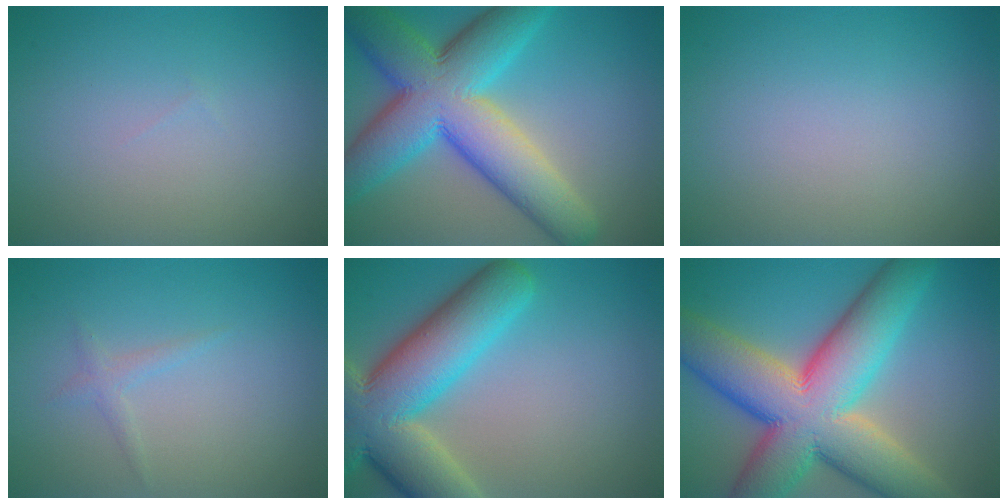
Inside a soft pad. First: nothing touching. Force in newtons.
{"total": 12.8, "press": 12.8, "slide": 0.3}
{"total": 0.0}
{"total": 1.0, "press": 1.0, "slide": 0.1}
{"total": 12.0, "press": 12.0, "slide": 0.9}
{"total": 15.0, "press": 15.0, "slide": 1.2}